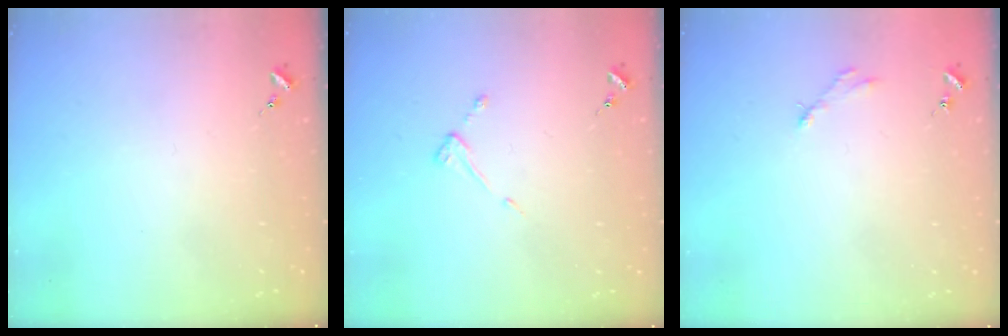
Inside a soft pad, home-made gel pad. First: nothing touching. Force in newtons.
{"total": 3.9, "press": 3.9, "slide": 0.3}
{"total": 2.5, "press": 2.5, "slide": 0.3}